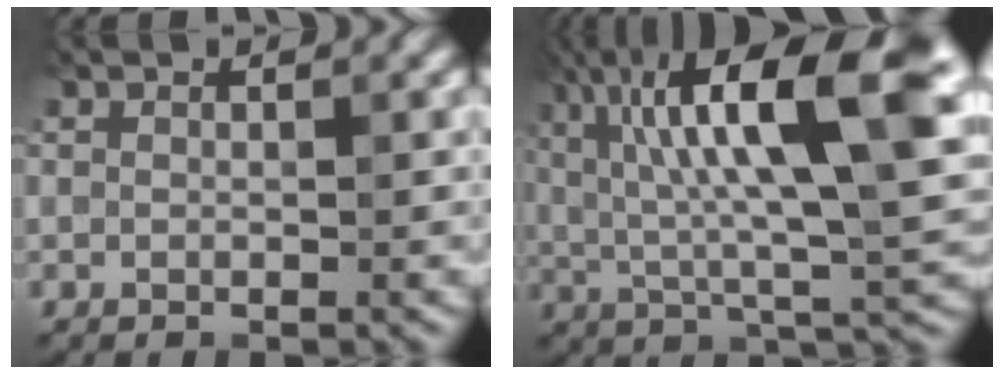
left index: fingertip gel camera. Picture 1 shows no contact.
{"total": 13.7, "force": [3.7, 3.8, 12.6], "torque": [-0.208, 0.017, 0.056]}